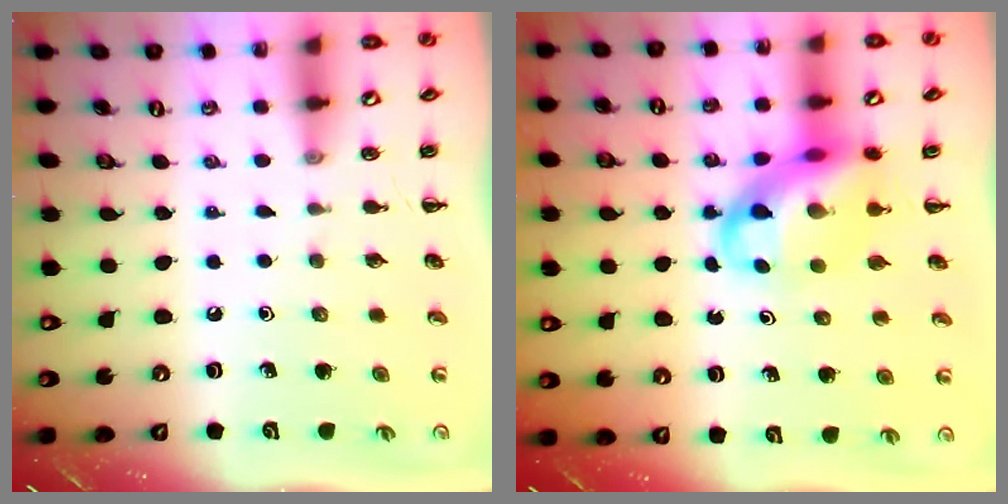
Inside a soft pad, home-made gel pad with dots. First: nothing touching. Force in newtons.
{"total": 11.7, "press": 11.3, "slide": 2.7}